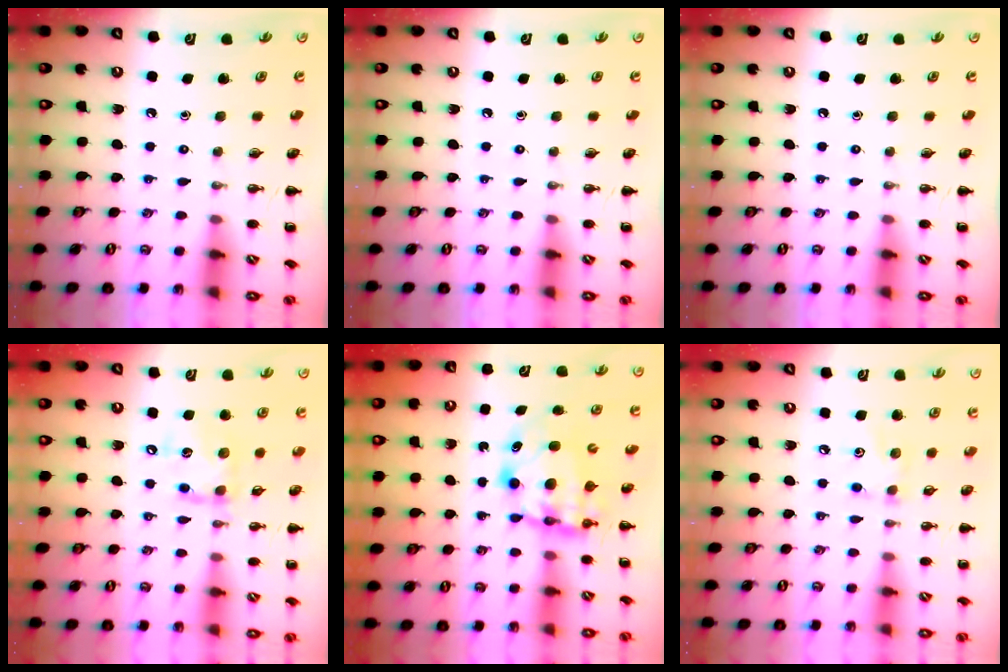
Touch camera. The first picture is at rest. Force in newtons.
{"total": 0.0}
{"total": 0.0}
{"total": 11.7, "press": 11.7, "slide": 1.2}
{"total": 6.2, "press": 6.1, "slide": 0.9}
{"total": 4.5, "press": 4.5, "slide": 0.6}